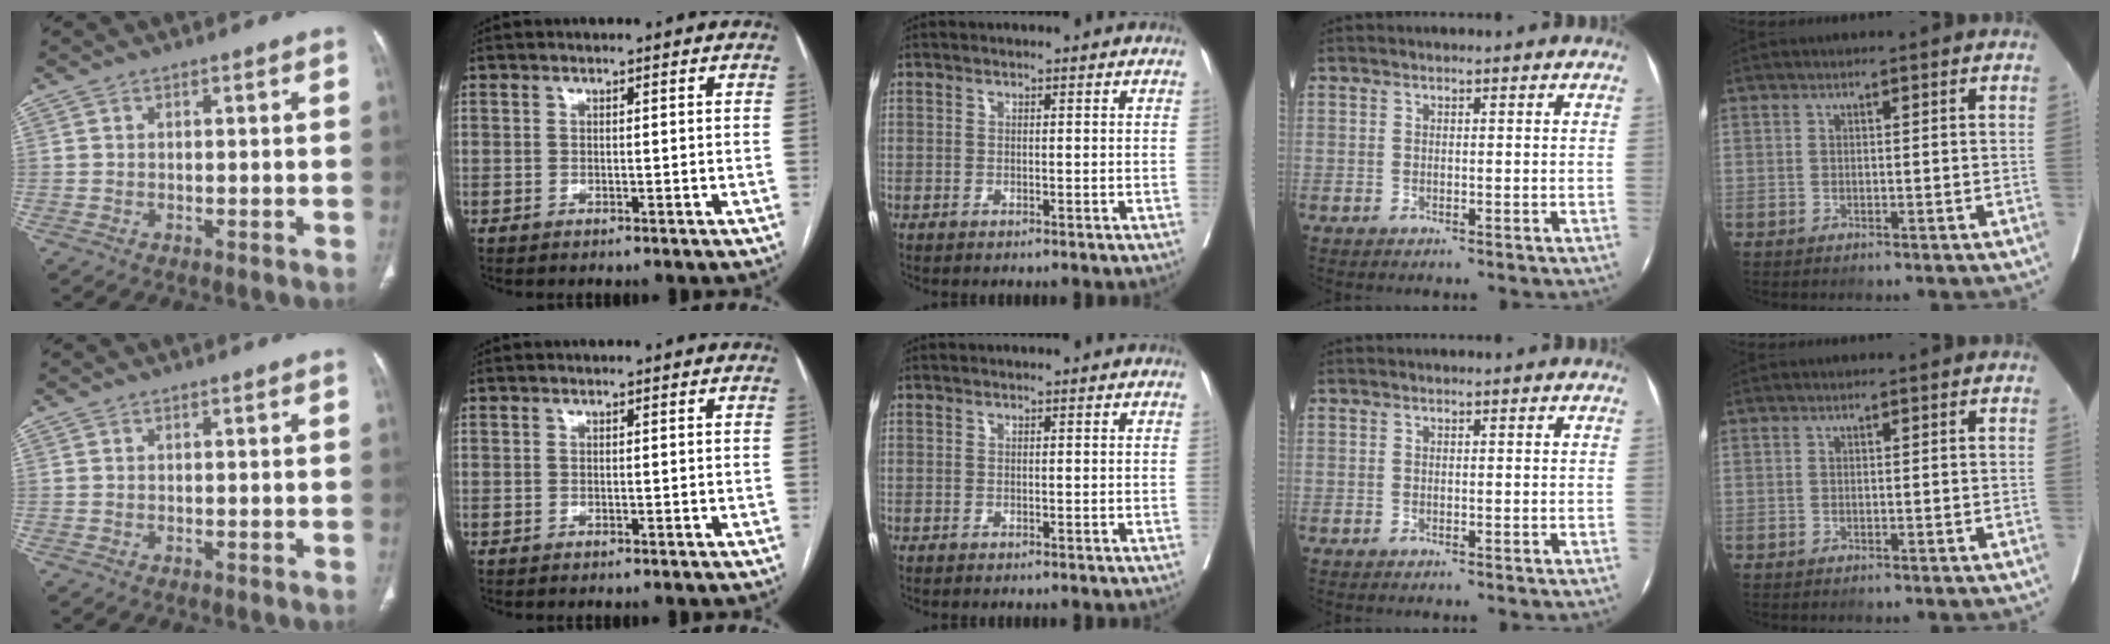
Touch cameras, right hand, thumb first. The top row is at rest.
{}